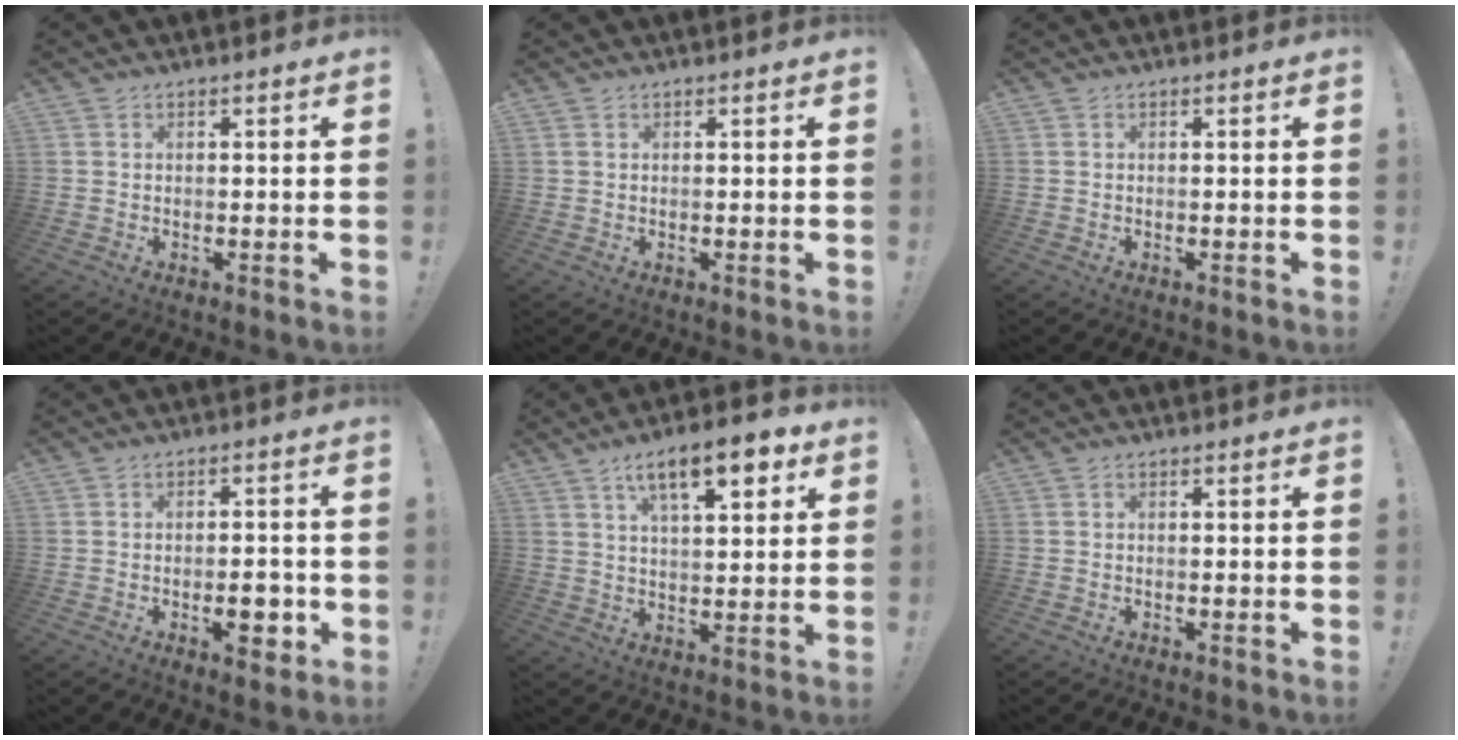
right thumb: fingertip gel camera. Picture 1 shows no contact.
{"total": 0.7, "force": [0.4, 0.5, 0.3], "torque": [-0.012, 0.003, 0.009]}
{"total": 0.0}
{"total": 6.7, "force": [-2.2, 3.0, 5.6], "torque": [-0.063, 0.005, -0.035]}
{"total": 13.2, "force": [6.7, 4.8, 10.3], "torque": [-0.156, -0.017, 0.108]}
{"total": 0.0}